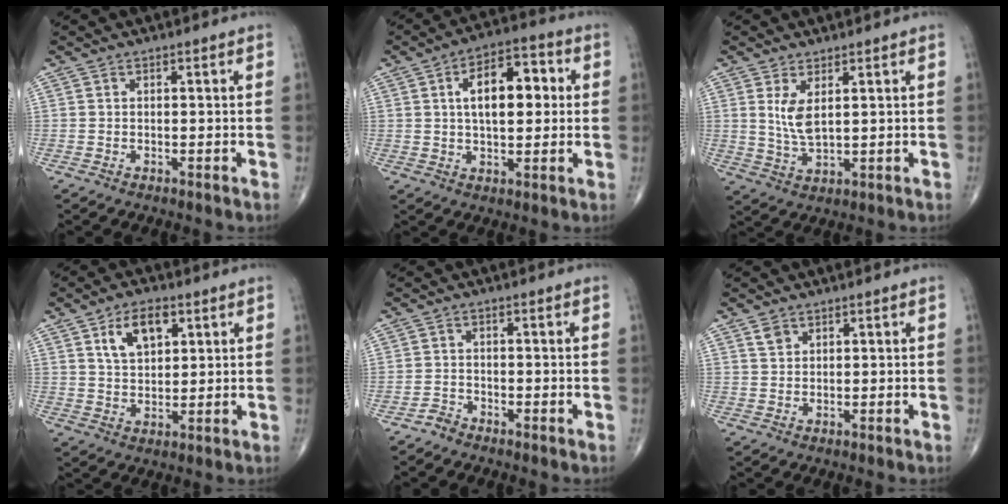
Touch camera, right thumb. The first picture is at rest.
{"total": 12.1, "force": [2.2, 6.2, 10.2], "torque": [-0.137, 0.016, 0.029]}
{"total": 5.1, "force": [1.8, 2.0, 4.4], "torque": [-0.086, -0.018, 0.046]}
{"total": 8.1, "force": [3.6, 4.5, 5.7], "torque": [-0.079, -0.012, 0.065]}
{"total": 1.6, "force": [-1.5, 0.6, -0.1], "torque": [0.006, 0.000, -0.033]}
{"total": 2.1, "force": [1.3, 1.4, 0.8], "torque": [-0.006, -0.004, 0.025]}